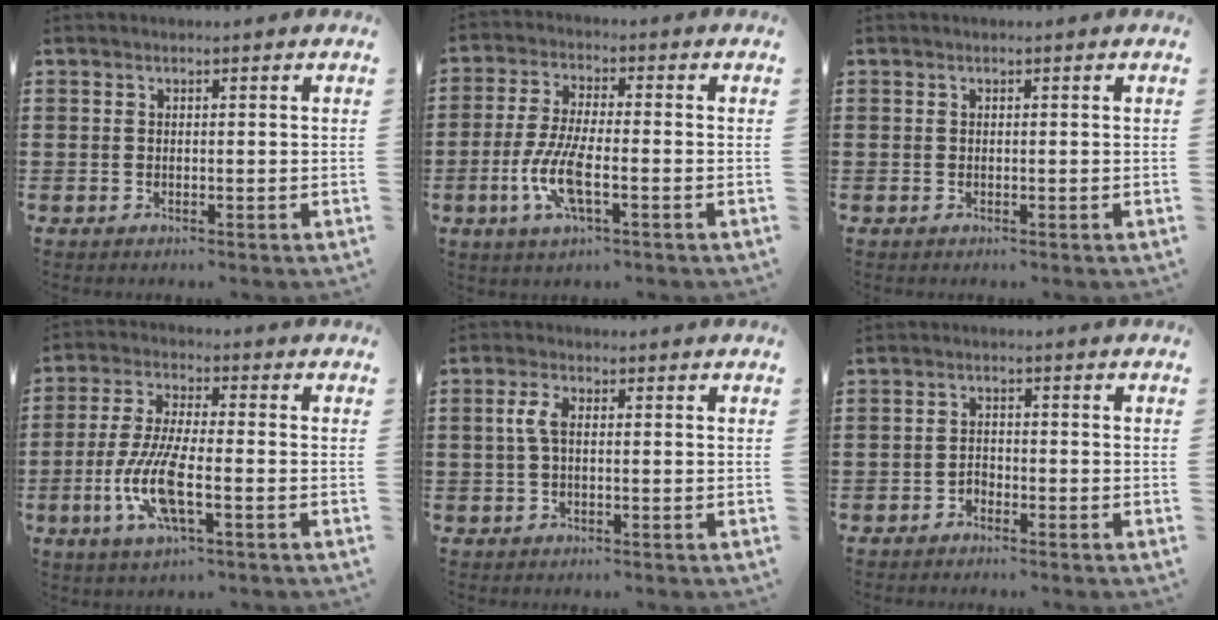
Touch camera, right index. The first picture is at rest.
{"total": 7.9, "force": [-2.7, 2.3, 7.1], "torque": [-0.156, -0.014, -0.054]}
{"total": 0.0}
{"total": 9.6, "force": [-3.3, 2.7, 8.6], "torque": [-0.194, -0.014, -0.066]}
{"total": 3.2, "force": [0.1, 1.3, 2.9], "torque": [-0.071, 0.001, -0.005]}
{"total": 1.6, "force": [-1.4, 0.7, 0.3], "torque": [-0.011, 0.000, -0.030]}